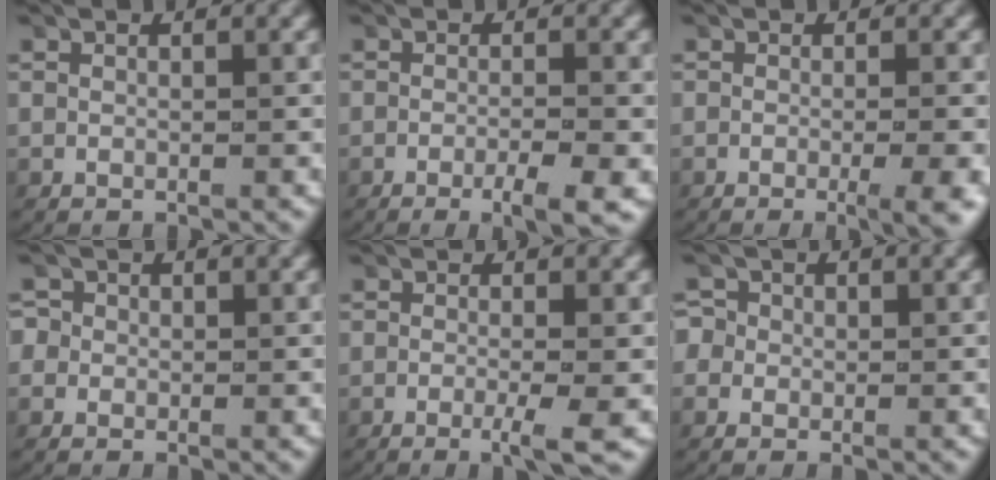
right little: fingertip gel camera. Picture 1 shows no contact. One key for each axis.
{"total": 3.6, "fx": -2.1, "fy": 0.5, "fz": 2.8, "tx": -0.037, "ty": -0.001, "tz": -0.038}
{"total": 3.9, "fx": -1.7, "fy": 0.5, "fz": 3.4, "tx": -0.029, "ty": 0.001, "tz": -0.034}
{"total": 2.5, "fx": 0.1, "fy": 2.4, "fz": 0.6, "tx": -0.021, "ty": -0.001, "tz": -0.005}
{"total": 2.9, "fx": -1.4, "fy": 0.1, "fz": 2.5, "tx": -0.034, "ty": -0.003, "tz": -0.029}
{"total": 3.1, "fx": 0.1, "fy": 3.0, "fz": 0.8, "tx": -0.027, "ty": -0.002, "tz": -0.004}